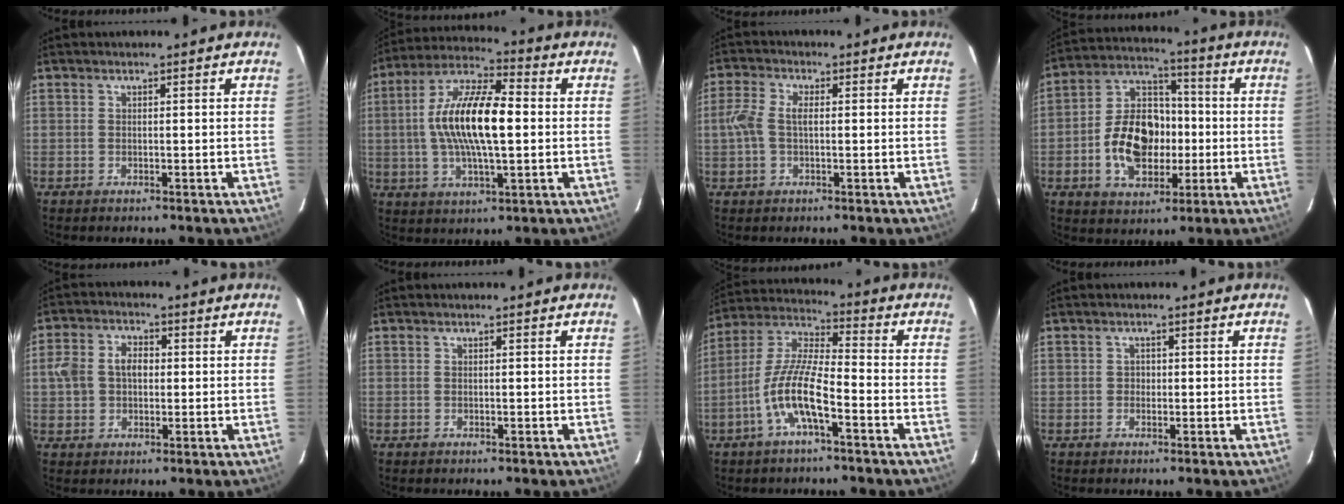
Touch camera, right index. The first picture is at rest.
{"total": 15.8, "force": [0.3, 5.1, 14.9], "torque": [-0.288, 0.014, -0.001]}
{"total": 4.9, "force": [0.0, 2.5, 4.2], "torque": [-0.092, 0.009, -0.002]}
{"total": 14.8, "force": [-2.9, 10.1, 10.4], "torque": [-0.206, 0.028, -0.041]}
{"total": 7.0, "force": [0.2, 5.4, 4.4], "torque": [-0.090, 0.022, 0.005]}
{"total": 0.0}
{"total": 11.0, "force": [-4.9, 2.3, 9.6], "torque": [-0.205, 0.003, -0.096]}
{"total": 1.0, "force": [-0.3, 1.0, 0.1], "torque": [0.002, 0.002, -0.005]}